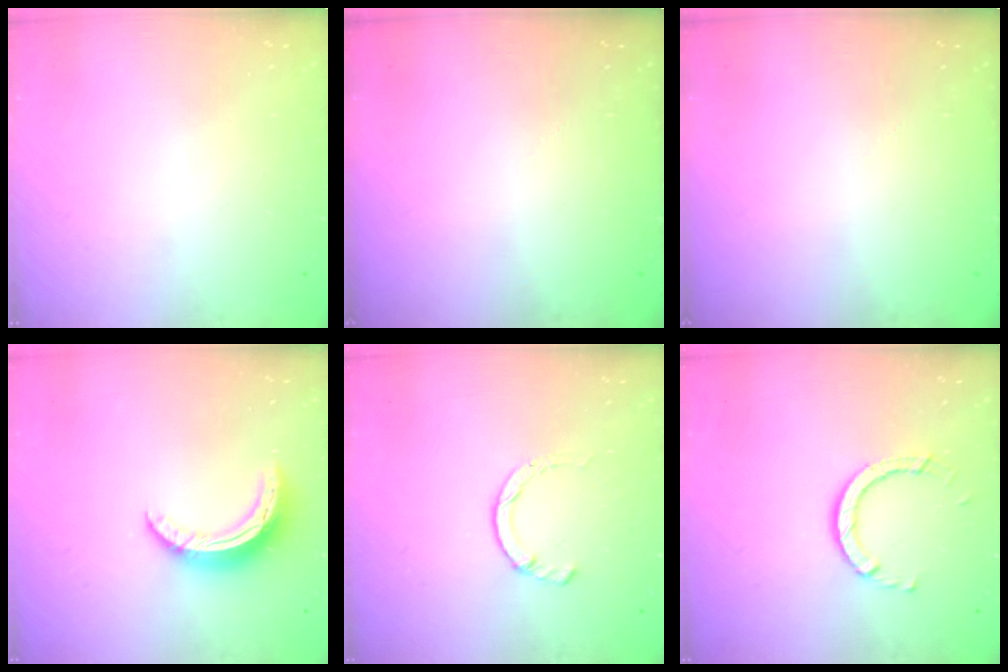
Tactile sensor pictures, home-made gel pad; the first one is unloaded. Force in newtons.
{"total": 0.0}
{"total": 0.0}
{"total": 10.4, "press": 10.3, "slide": 0.5}
{"total": 2.3, "press": 2.3, "slide": 0.5}
{"total": 5.1, "press": 5.1, "slide": 0.3}